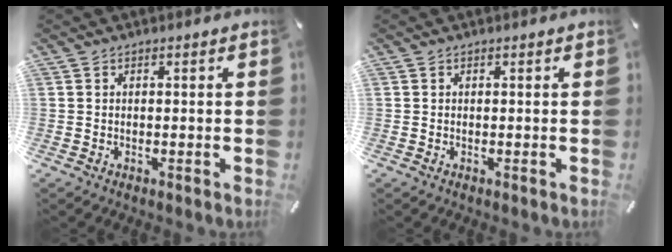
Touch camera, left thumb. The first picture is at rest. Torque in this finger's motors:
{"motor_torque": [-0.03, 0.14, 0.00, -0.06, 0.02]}